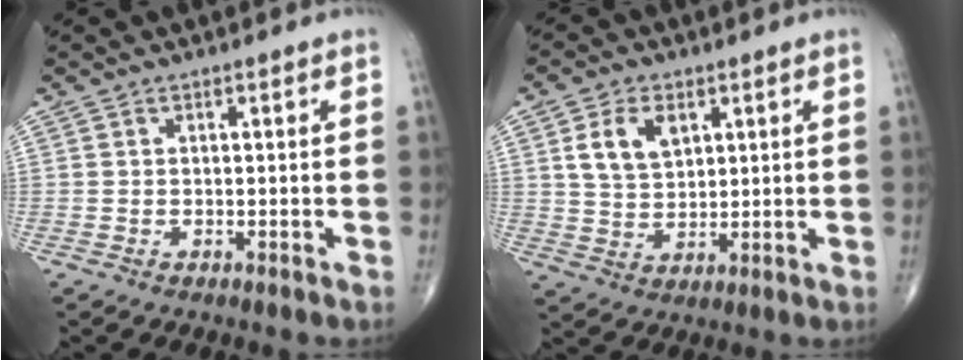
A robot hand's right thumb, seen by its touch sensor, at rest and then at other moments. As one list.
[{"total": 7.8, "force": [3.1, 5.1, 5.1], "torque": [-0.077, -0.012, 0.061]}]